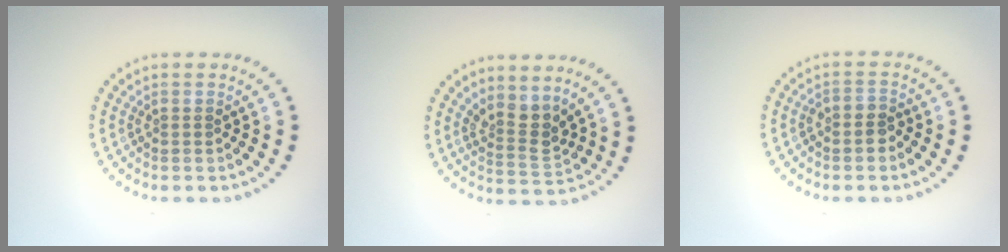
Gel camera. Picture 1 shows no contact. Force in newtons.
{"total": 2.8, "press": 2.0, "slide": 1.9}
{"total": 1.3, "press": 1.1, "slide": 0.7}